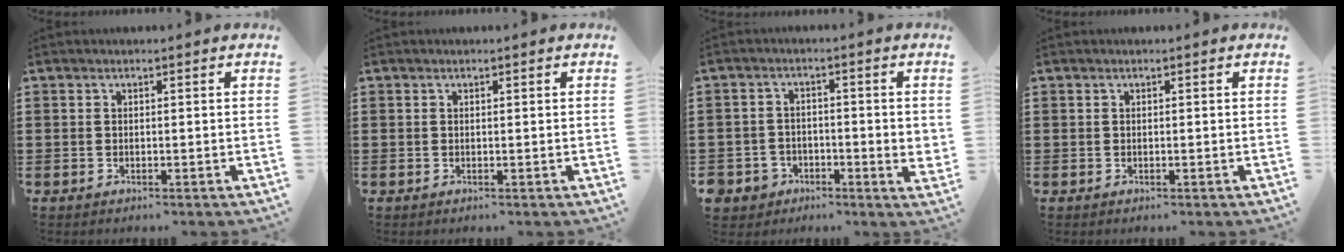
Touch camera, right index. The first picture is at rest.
{"total": 0.0}
{"total": 3.1, "force": [-1.8, 2.3, 1.1], "torque": [-0.027, 0.005, -0.039]}
{"total": 0.0}